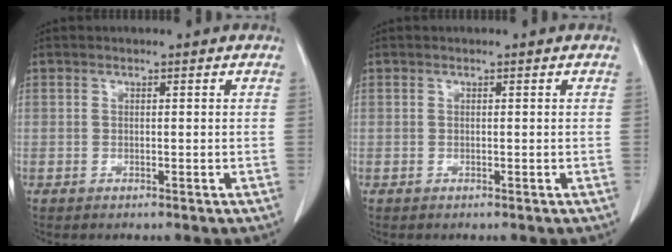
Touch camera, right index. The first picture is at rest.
{"total": 0.0}